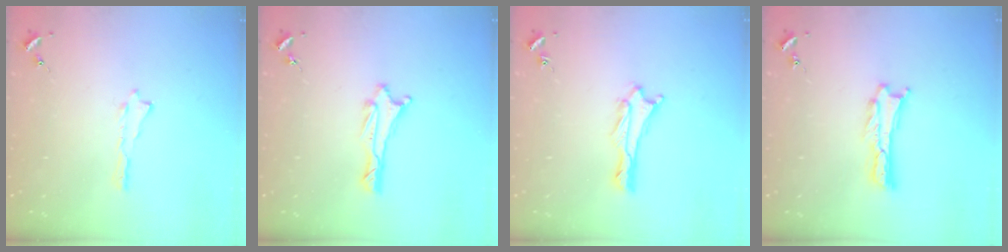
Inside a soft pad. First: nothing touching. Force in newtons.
{"total": 1.1, "press": 1.1, "slide": 0.1}
{"total": 1.9, "press": 1.9, "slide": 0.1}
{"total": 0.7, "press": 0.7, "slide": 0.2}